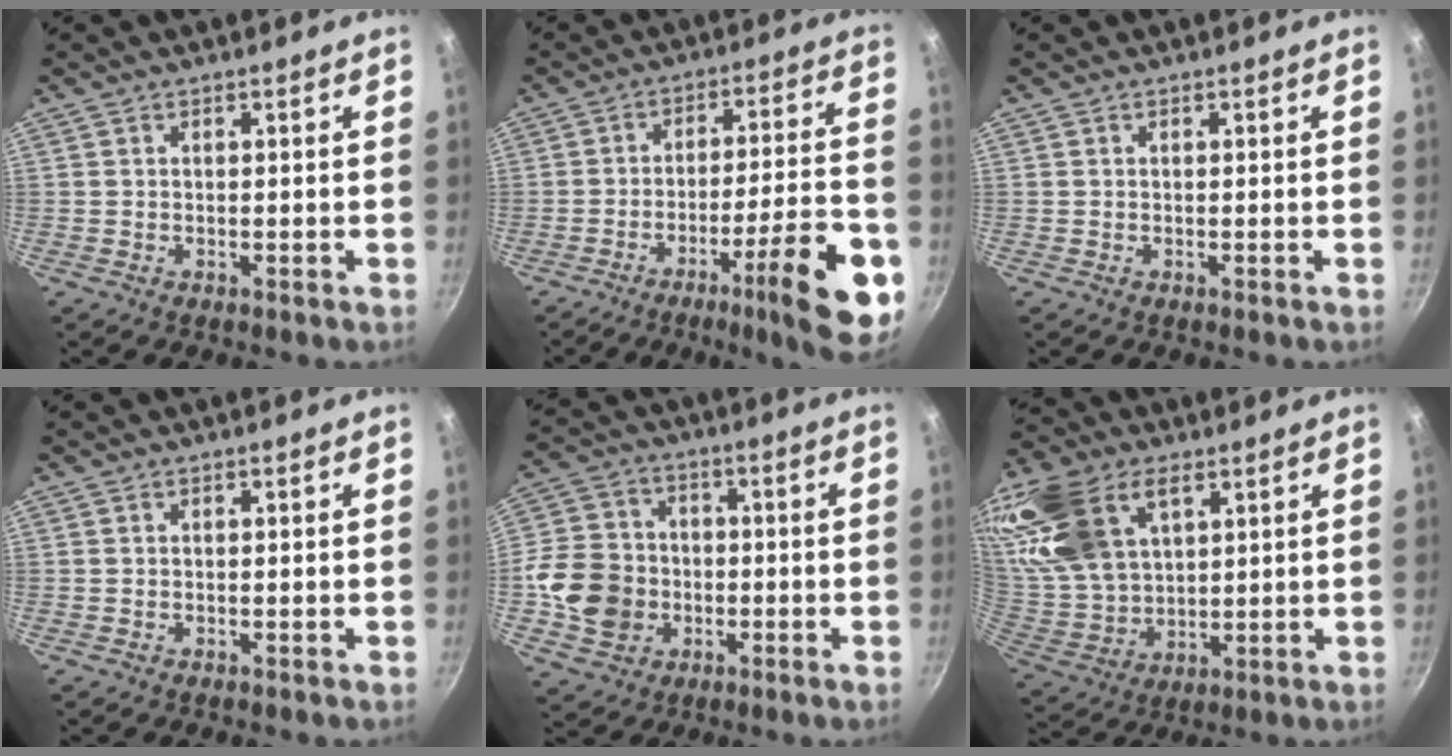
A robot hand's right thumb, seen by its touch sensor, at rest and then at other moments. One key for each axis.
{"total": 18.3, "fx": -8.4, "fy": 3.4, "fz": 15.9, "tx": -0.203, "ty": 0.041, "tz": -0.118}
{"total": 0.0}
{"total": 0.0}
{"total": 12.8, "fx": -2.3, "fy": 11.0, "fz": 6.0, "tx": -0.090, "ty": 0.023, "tz": -0.045}
{"total": 22.7, "fx": 10.2, "fy": 13.9, "fz": 14.7, "tx": -0.307, "ty": -0.006, "tz": 0.206}